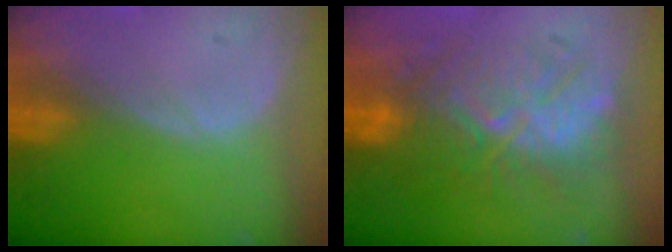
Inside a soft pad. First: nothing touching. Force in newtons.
{"total": 9.6, "press": 9.5, "slide": 1.5}